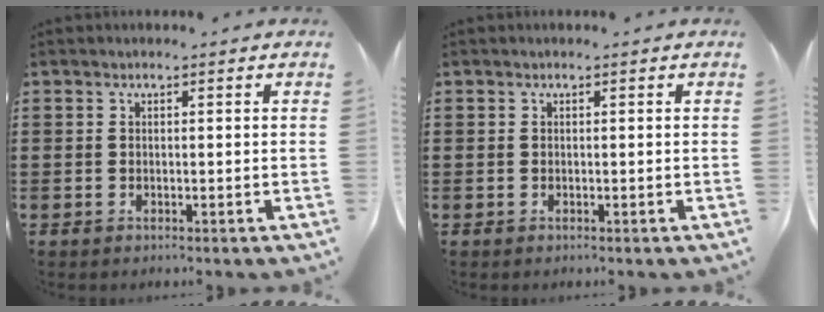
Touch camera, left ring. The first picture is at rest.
{"total": 0.0}